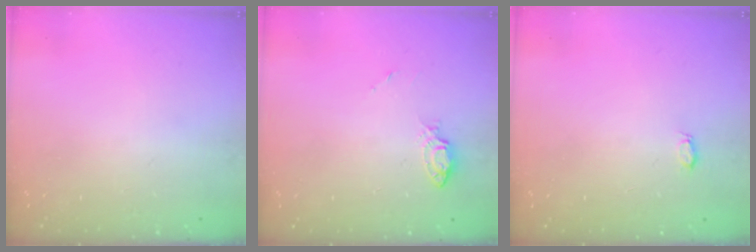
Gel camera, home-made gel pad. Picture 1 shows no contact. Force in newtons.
{"total": 6.5, "press": 6.4, "slide": 0.7}
{"total": 2.7, "press": 2.7, "slide": 0.3}